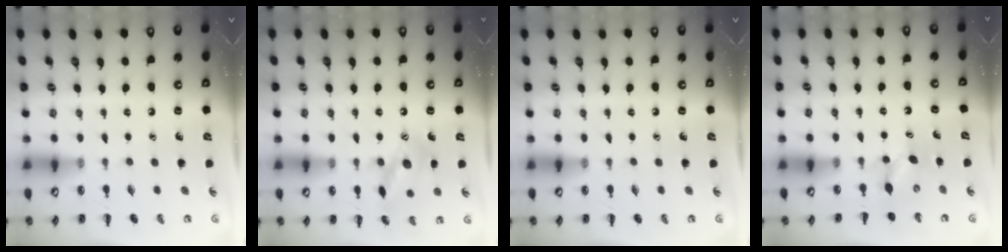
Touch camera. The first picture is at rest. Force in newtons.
{"total": 13.4, "press": 13.2, "slide": 2.5}
{"total": 0.0}
{"total": 3.9, "press": 3.7, "slide": 1.2}